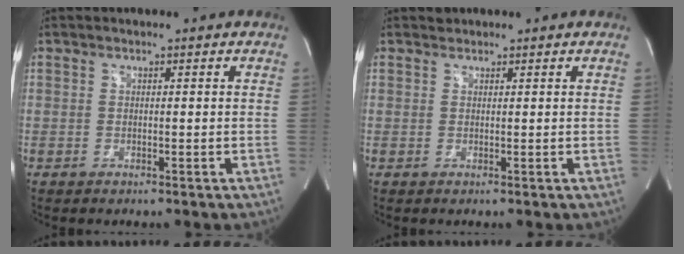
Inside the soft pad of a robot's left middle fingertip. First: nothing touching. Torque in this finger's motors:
{"motor_torque": [0.03, 0.00, -0.02, -0.01]}